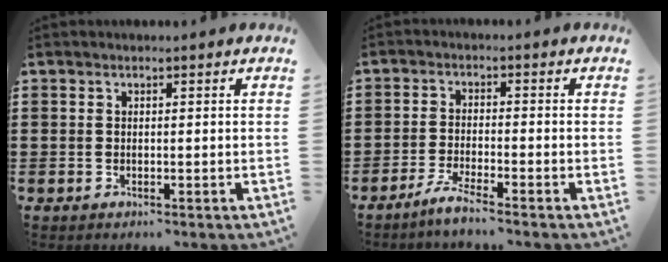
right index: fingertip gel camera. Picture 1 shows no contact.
{"total": 3.4, "force": [-2.9, -0.3, 1.8], "torque": [-0.044, -0.005, -0.058]}